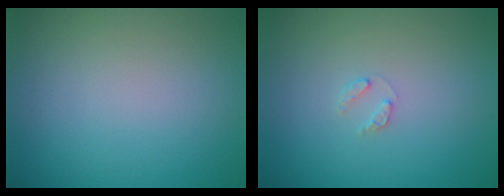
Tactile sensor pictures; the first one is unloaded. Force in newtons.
{"total": 0.9, "press": 0.9, "slide": 0.2}